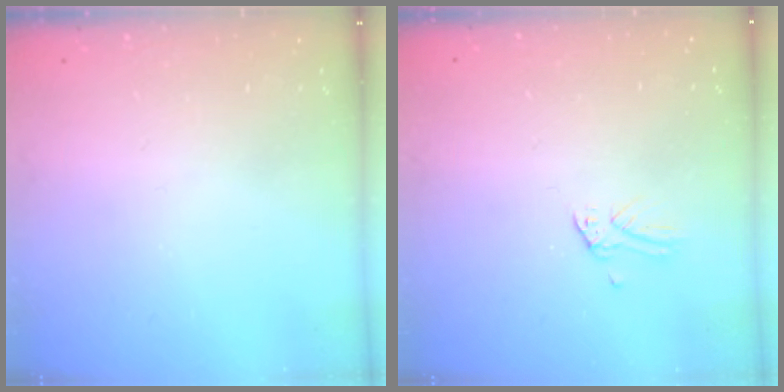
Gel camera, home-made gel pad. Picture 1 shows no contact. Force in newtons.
{"total": 0.0}